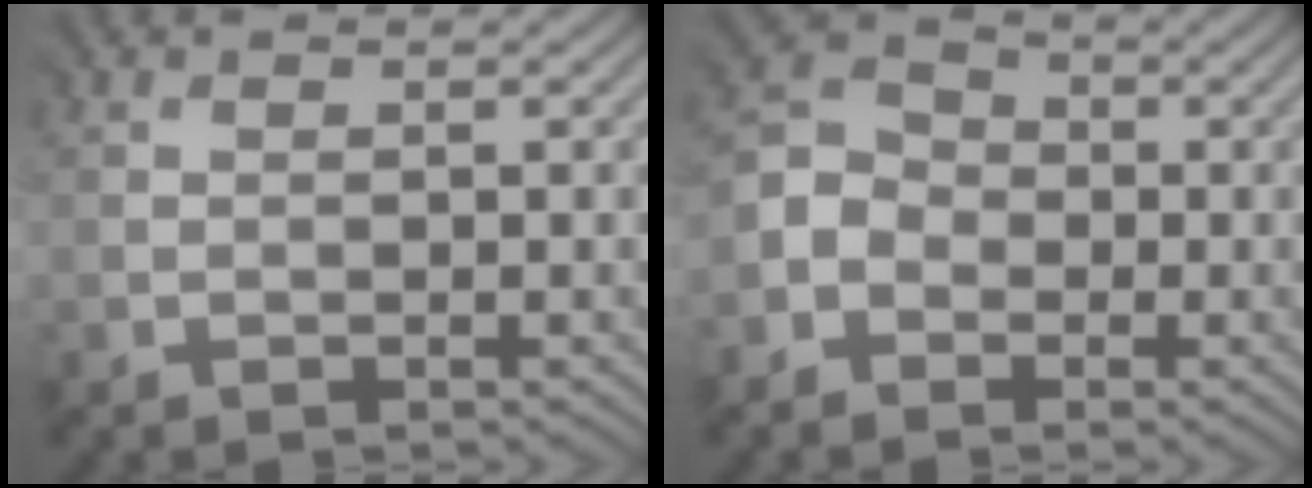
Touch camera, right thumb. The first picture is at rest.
{"total": 4.0, "force": [-2.2, 3.2, 1.1], "torque": [-0.034, 0.001, -0.054]}